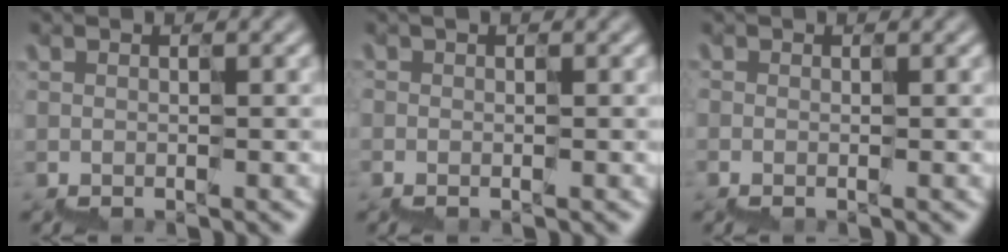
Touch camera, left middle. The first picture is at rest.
{"total": 0.0}
{"total": 0.0}